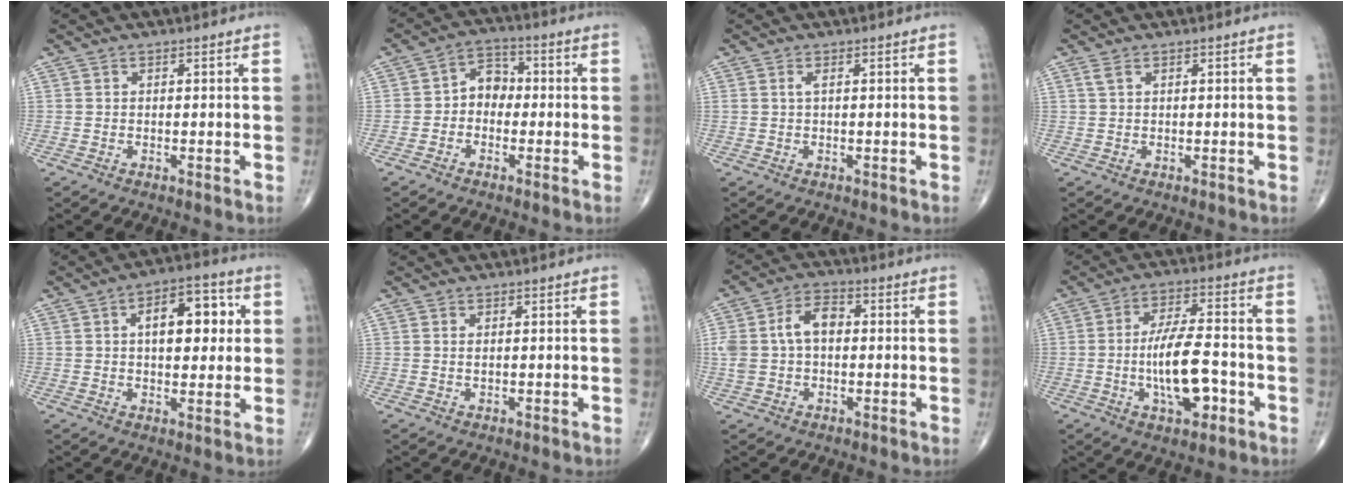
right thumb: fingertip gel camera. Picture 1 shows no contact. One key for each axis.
{"total": 5.5, "fx": -0.7, "fy": 4.3, "fz": 3.3, "tx": -0.023, "ty": 0.025, "tz": -0.029}
{"total": 0.8, "fx": 0.3, "fy": 0.1, "fz": 0.7, "tx": -0.019, "ty": 0.001, "tz": 0.004}
{"total": 1.0, "fx": 0.6, "fy": 0.4, "fz": 0.8, "tx": -0.022, "ty": 0.010, "tz": 0.015}
{"total": 11.7, "fx": 2.6, "fy": 6.2, "fz": 9.6, "tx": -0.102, "ty": 0.012, "tz": 0.033}
{"total": 0.7, "fx": 0.3, "fy": 0.3, "fz": 0.6, "tx": -0.008, "ty": -0.002, "tz": 0.006}
{"total": 8.8, "fx": 0.7, "fy": 5.6, "fz": 6.8, "tx": -0.130, "ty": 0.029, "tz": 0.010}
{"total": 12.0, "fx": -2.9, "fy": 4.7, "fz": 10.7, "tx": -0.184, "ty": 0.021, "tz": -0.048}